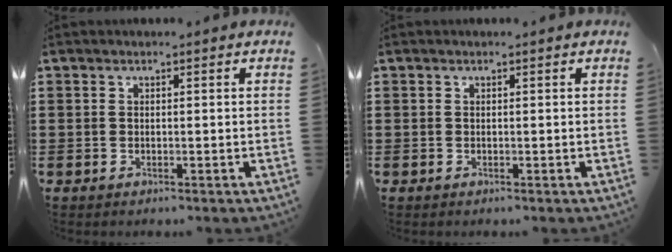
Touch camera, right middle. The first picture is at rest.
{"total": 0.0}